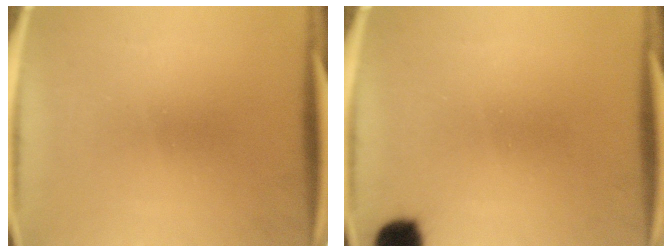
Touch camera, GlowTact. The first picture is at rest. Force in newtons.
{"total": 5.8}